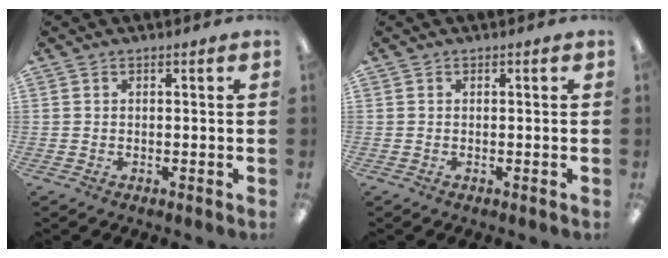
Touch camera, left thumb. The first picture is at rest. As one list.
[{"total": 0.0}]